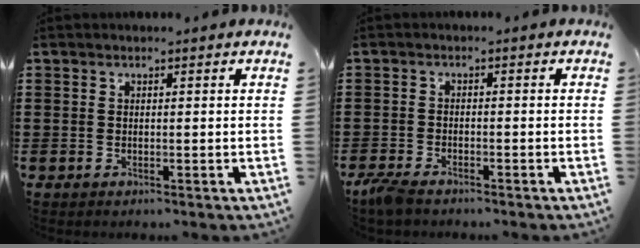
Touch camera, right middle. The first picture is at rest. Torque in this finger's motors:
{"motor_torque": [0.28, 0.16, 0.09, 0.07]}